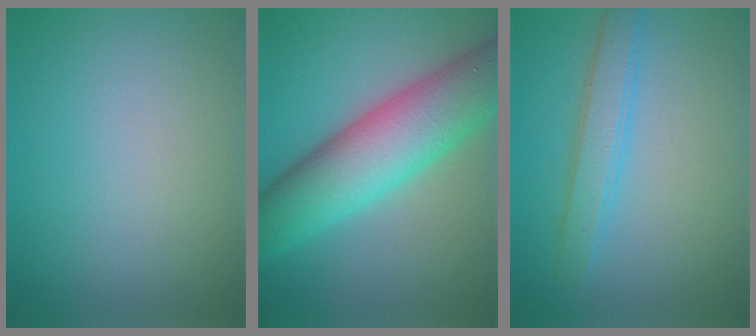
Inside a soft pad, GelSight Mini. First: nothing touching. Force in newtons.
{"total": 10.1, "press": 10.1, "slide": 0.3}
{"total": 3.0, "press": 2.9, "slide": 0.2}